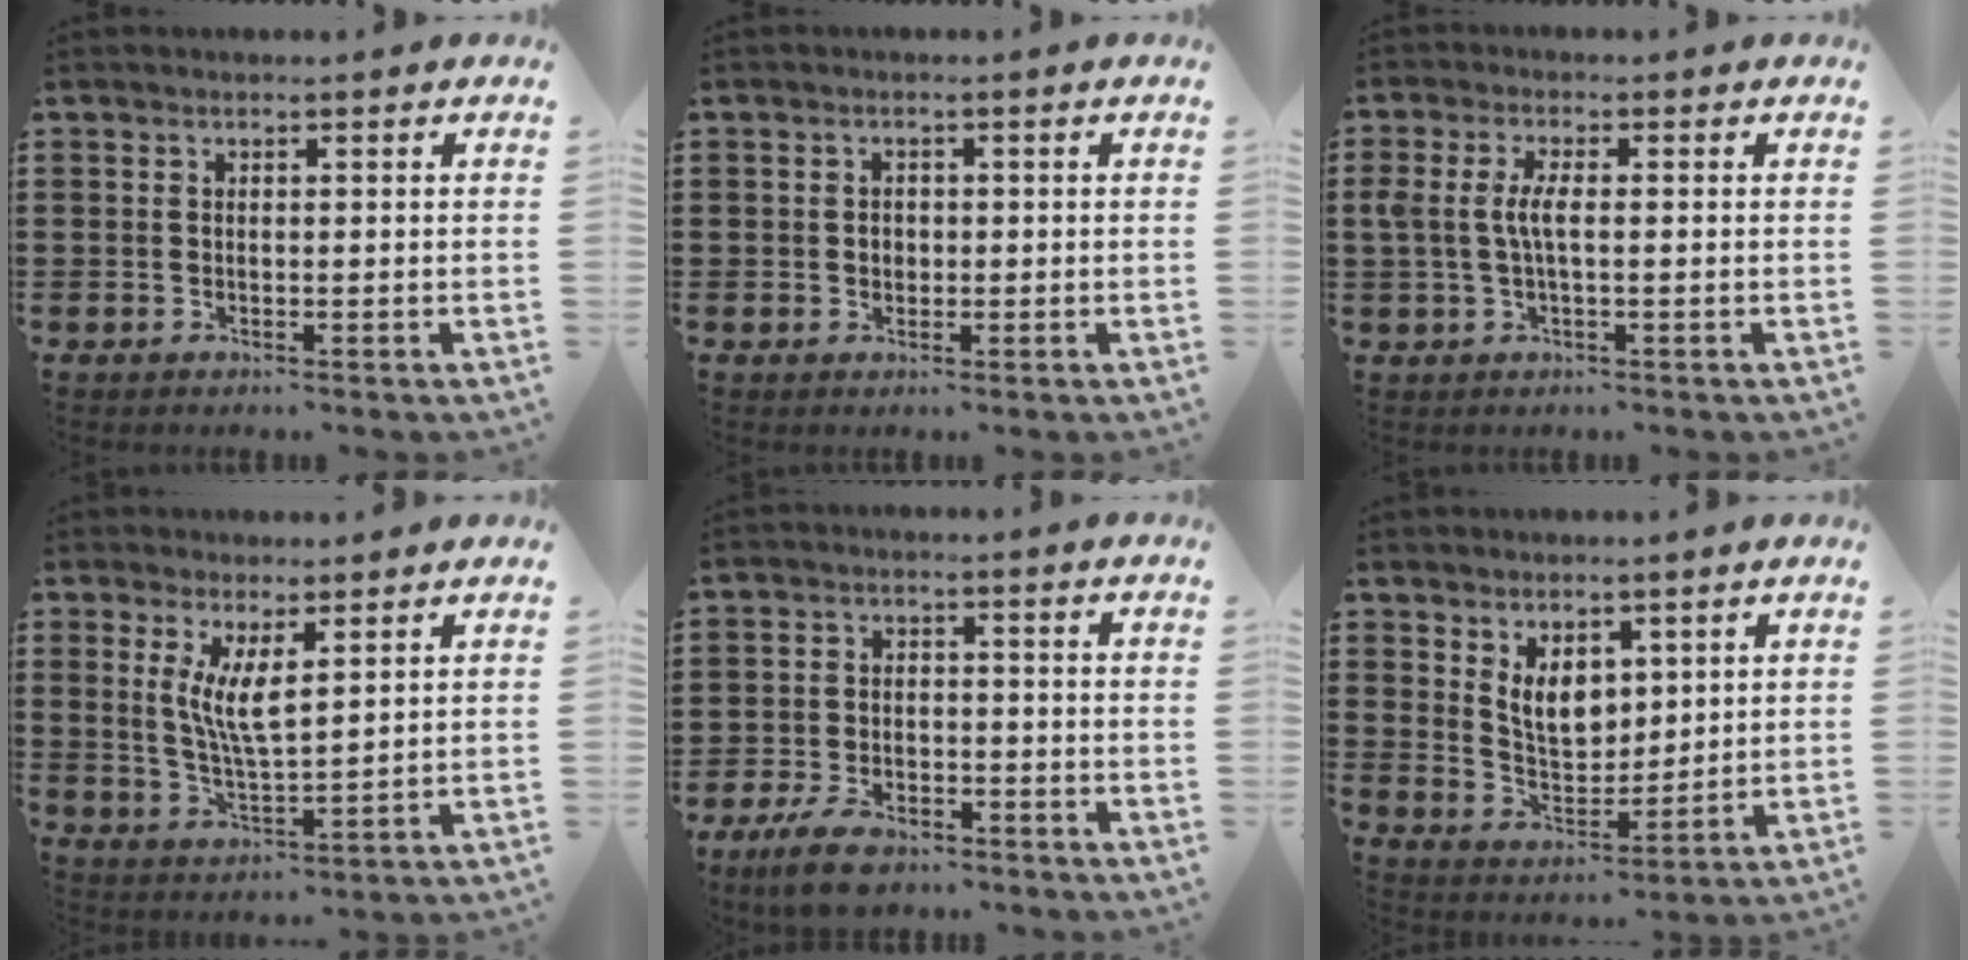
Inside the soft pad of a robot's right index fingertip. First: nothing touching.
{"total": 1.5, "force": [-0.1, 1.3, 0.8], "torque": [-0.017, 0.006, -0.003]}
{"total": 3.8, "force": [-0.2, 1.3, 3.6], "torque": [-0.089, -0.005, -0.011]}
{"total": 5.7, "force": [2.1, 1.4, 5.1], "torque": [-0.105, -0.002, 0.038]}
{"total": 5.5, "force": [-4.5, 2.0, 2.5], "torque": [-0.060, 0.007, -0.088]}
{"total": 6.0, "force": [2.8, 3.9, 3.6], "torque": [-0.067, -0.002, 0.050]}